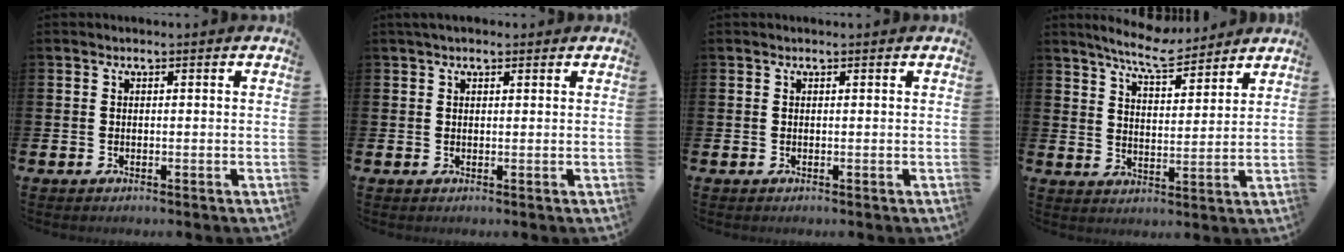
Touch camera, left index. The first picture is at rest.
{"total": 1.8, "force": [1.4, 0.7, 0.8], "torque": [-0.015, 0.008, 0.025]}
{"total": 0.0}
{"total": 7.6, "force": [7.1, 1.0, 2.5], "torque": [-0.066, -0.031, 0.127]}